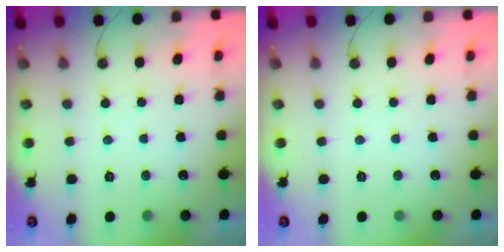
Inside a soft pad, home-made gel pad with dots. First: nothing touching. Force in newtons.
{"total": 0.0}